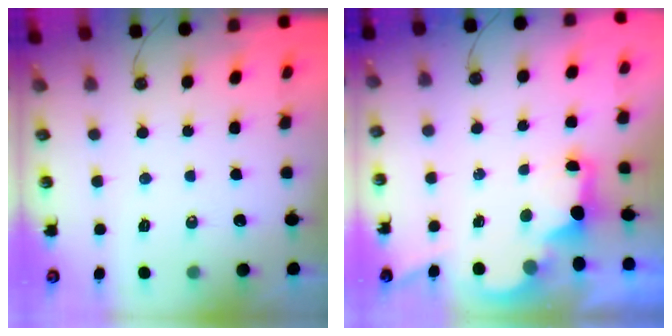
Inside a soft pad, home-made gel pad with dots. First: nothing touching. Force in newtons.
{"total": 2.6, "press": 2.5, "slide": 0.7}